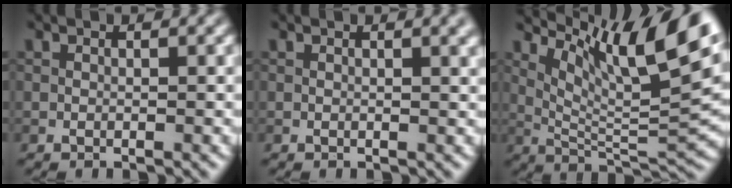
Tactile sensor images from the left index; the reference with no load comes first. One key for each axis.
{"total": 2.0, "fx": 1.0, "fy": 0.8, "fz": 1.5, "tx": -0.006, "ty": 0.006, "tz": 0.008}
{"total": 11.1, "fx": 5.9, "fy": 2.4, "fz": 9.0, "tx": -0.146, "ty": 0.002, "tz": 0.119}